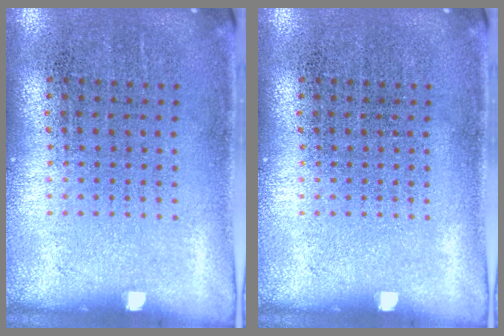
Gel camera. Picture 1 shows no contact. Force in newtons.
{"total": 0.0}